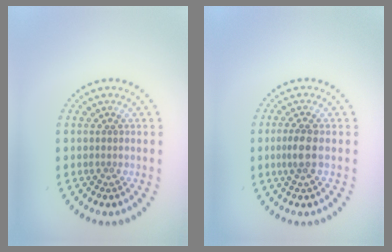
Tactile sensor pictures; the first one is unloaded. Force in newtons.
{"total": 2.0, "press": 1.8, "slide": 0.9}